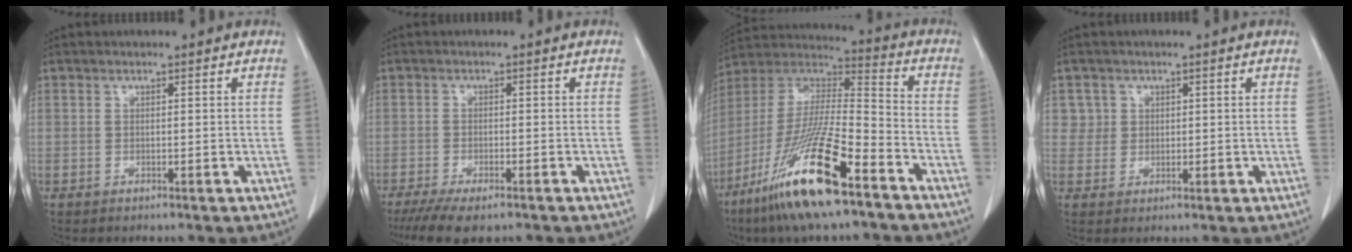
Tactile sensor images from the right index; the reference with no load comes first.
{"total": 8.1, "force": [-6.2, 2.2, 4.7], "torque": [-0.072, -0.014, -0.096]}
{"total": 20.2, "force": [-11.7, 2.4, 16.3], "torque": [-0.345, -0.040, -0.219]}
{"total": 2.6, "force": [0.9, 2.4, -0.3], "torque": [0.023, 0.003, 0.011]}